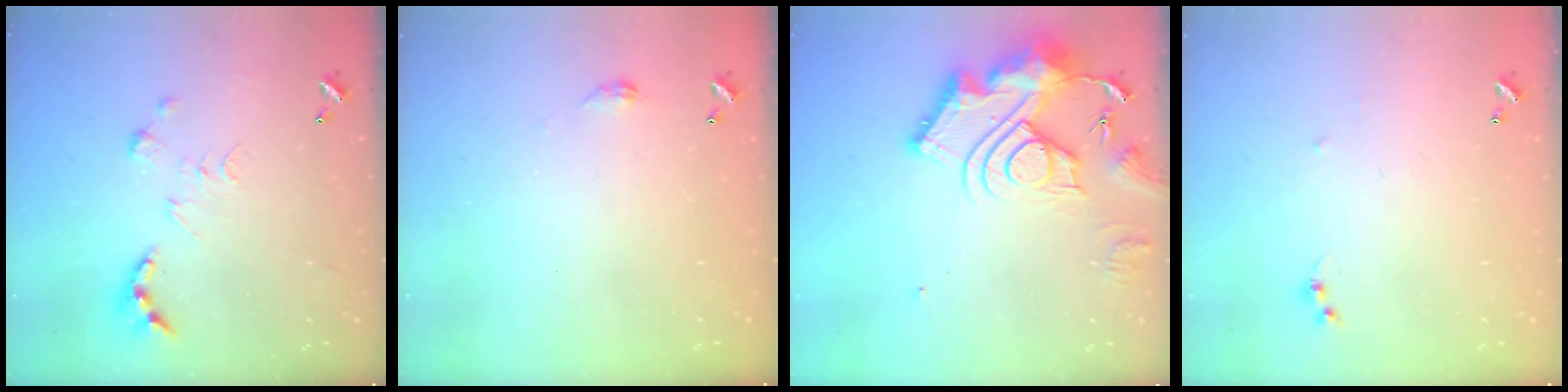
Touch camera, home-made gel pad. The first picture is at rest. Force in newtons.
{"total": 2.8, "press": 2.7, "slide": 0.5}
{"total": 21.1, "press": 21.0, "slide": 2.1}
{"total": 5.7, "press": 5.7, "slide": 0.6}